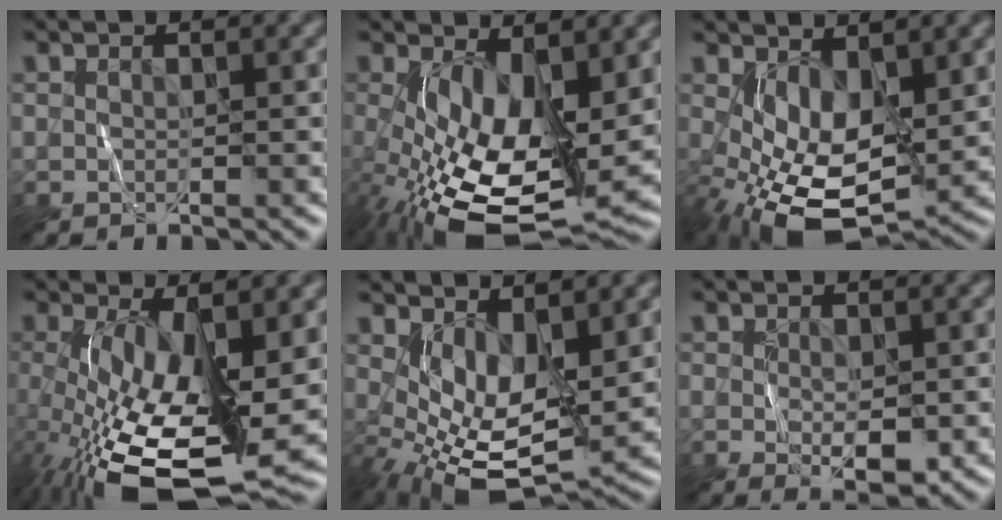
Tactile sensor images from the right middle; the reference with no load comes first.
{"total": 13.0, "force": [-1.2, 6.3, 11.3], "torque": [-0.213, -0.040, -0.009]}
{"total": 7.5, "force": [-0.7, 4.0, 6.3], "torque": [-0.134, -0.016, -0.005]}
{"total": 15.3, "force": [-3.2, 6.6, 13.5], "torque": [-0.255, -0.040, -0.040]}
{"total": 6.7, "force": [0.9, 3.4, 5.7], "torque": [-0.114, -0.022, 0.024]}
{"total": 2.9, "force": [-0.5, 1.6, 2.4], "torque": [-0.046, -0.010, 0.000]}